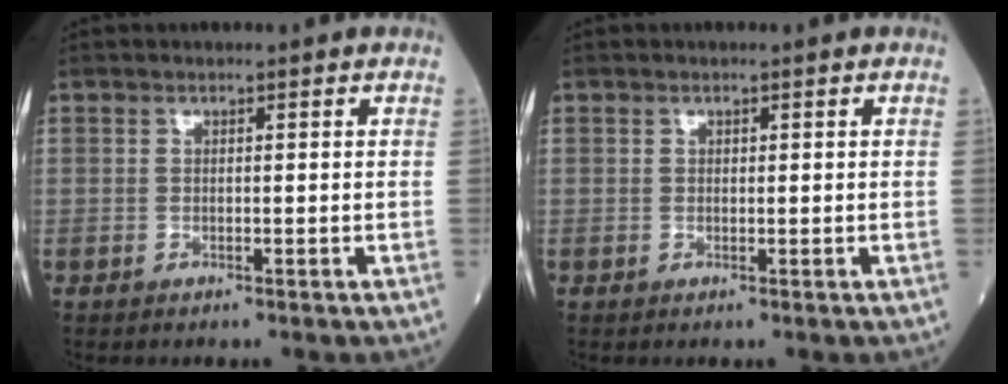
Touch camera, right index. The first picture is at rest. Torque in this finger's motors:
{"motor_torque": [0.00, -0.01, -0.05, -0.01]}